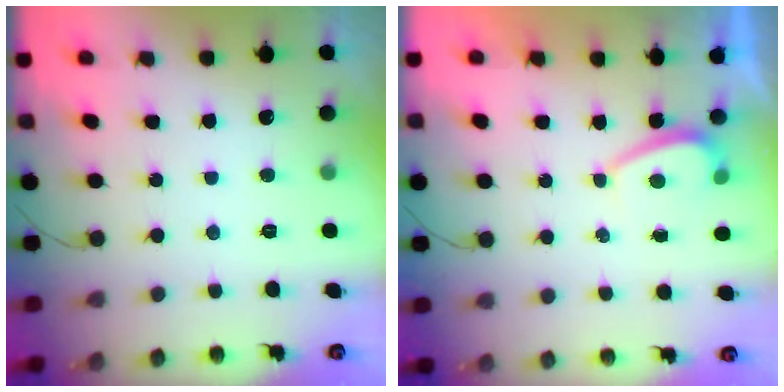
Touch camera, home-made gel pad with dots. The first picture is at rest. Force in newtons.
{"total": 0.9, "press": 0.7, "slide": 0.5}